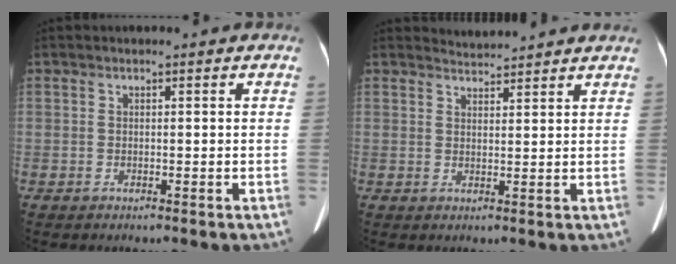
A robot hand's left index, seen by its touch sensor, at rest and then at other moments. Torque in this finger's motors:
{"motor_torque": [0.17, -0.07, -0.04, 0.00]}